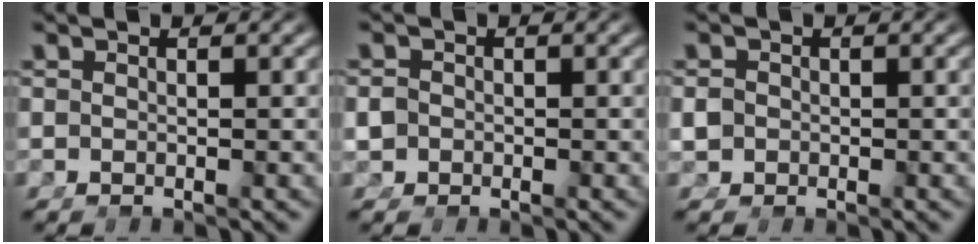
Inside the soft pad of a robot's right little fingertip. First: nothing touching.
{"total": 1.5, "force": [-0.7, 1.2, 0.6], "torque": [-0.020, -0.015, -0.004]}
{"total": 1.1, "force": [-0.5, 0.8, 0.5], "torque": [-0.017, -0.012, 0.000]}